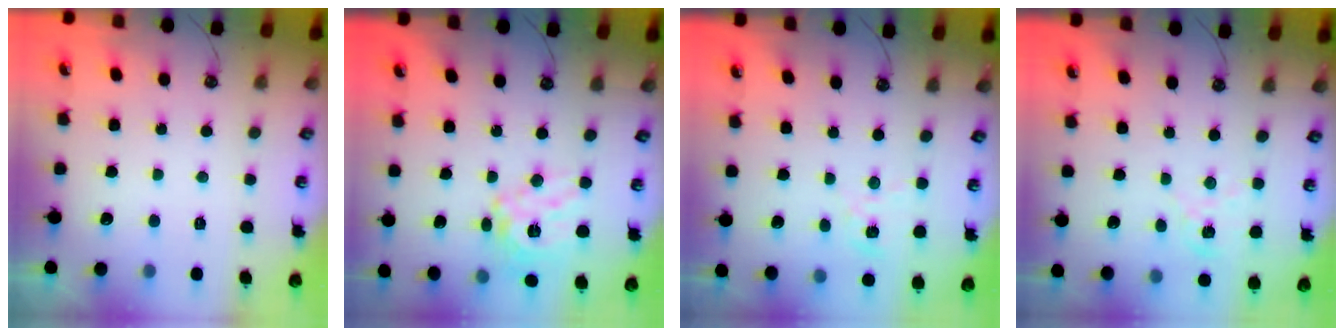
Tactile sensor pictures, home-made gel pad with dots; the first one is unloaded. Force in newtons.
{"total": 13.2, "press": 13.2, "slide": 1.3}
{"total": 2.5, "press": 2.5, "slide": 0.2}
{"total": 1.6, "press": 1.6, "slide": 0.2}